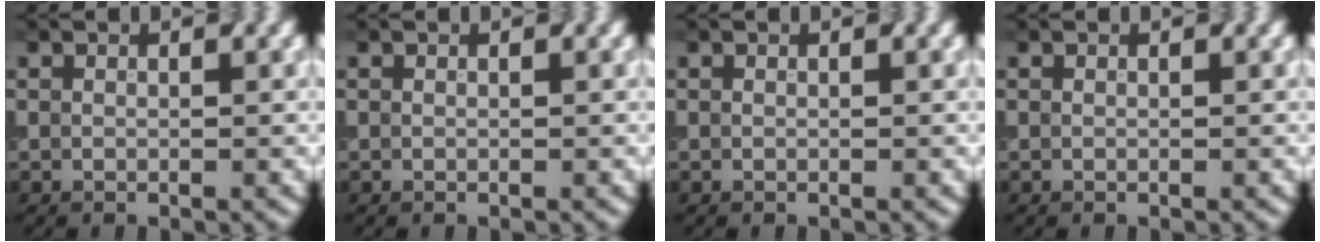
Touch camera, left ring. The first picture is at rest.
{"total": 0.0}
{"total": 0.0}
{"total": 0.0}